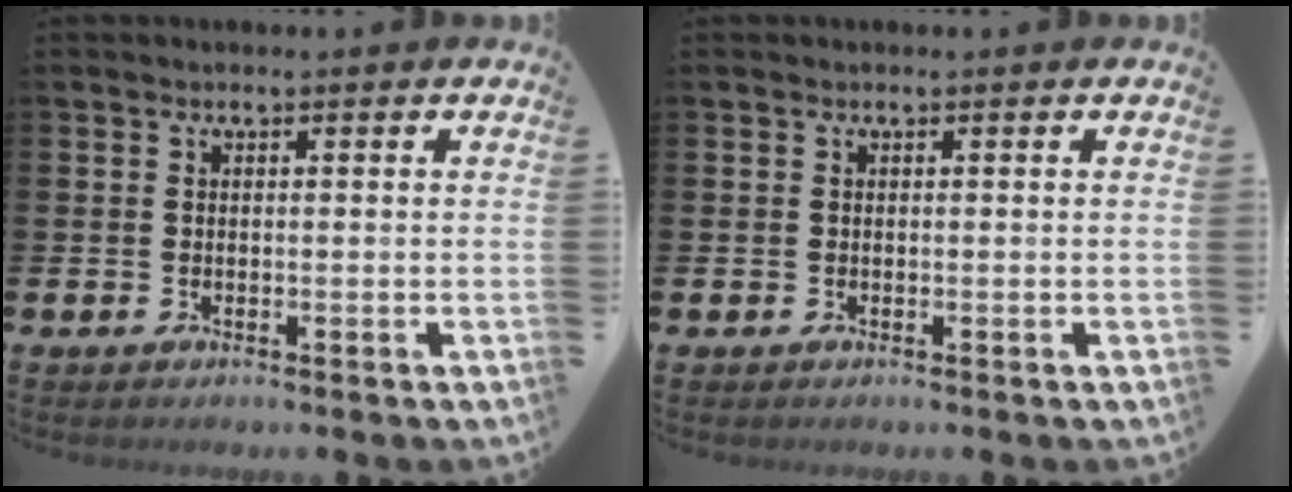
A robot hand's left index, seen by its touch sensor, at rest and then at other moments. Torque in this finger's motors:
{"motor_torque": [0.26, 0.14, -0.03, -0.01]}